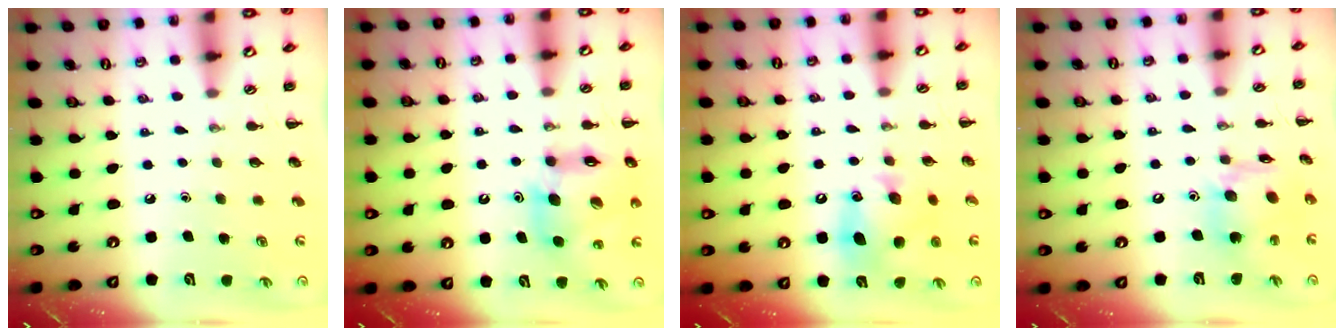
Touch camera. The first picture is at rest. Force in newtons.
{"total": 13.3, "press": 12.8, "slide": 3.6}
{"total": 11.2, "press": 11.1, "slide": 1.3}
{"total": 12.1, "press": 12.0, "slide": 1.4}